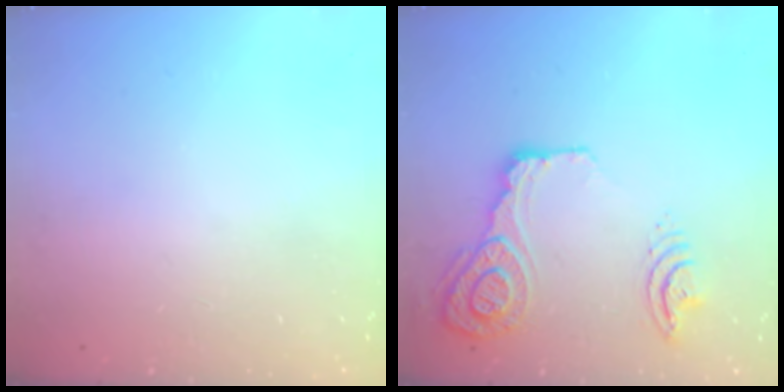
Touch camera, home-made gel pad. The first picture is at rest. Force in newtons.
{"total": 17.7, "press": 17.1, "slide": 4.4}